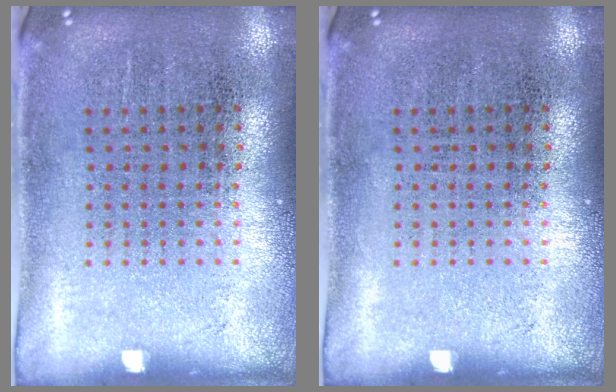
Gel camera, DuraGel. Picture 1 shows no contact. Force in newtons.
{"total": 0.0}